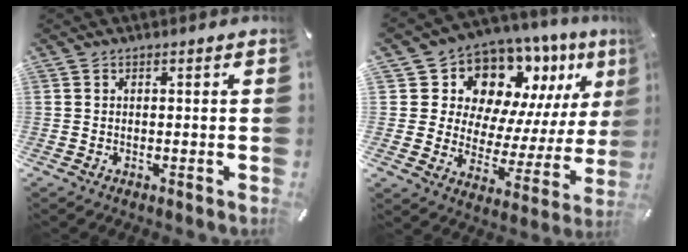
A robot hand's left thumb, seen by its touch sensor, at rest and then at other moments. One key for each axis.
{"total": 13.0, "fx": 10.0, "fy": 7.8, "fz": 2.9, "tx": -0.045, "ty": -0.113, "tz": 0.174}